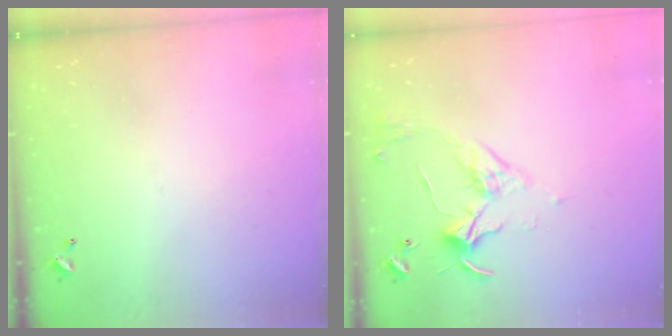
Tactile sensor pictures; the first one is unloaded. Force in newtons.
{"total": 3.5, "press": 3.4, "slide": 0.7}